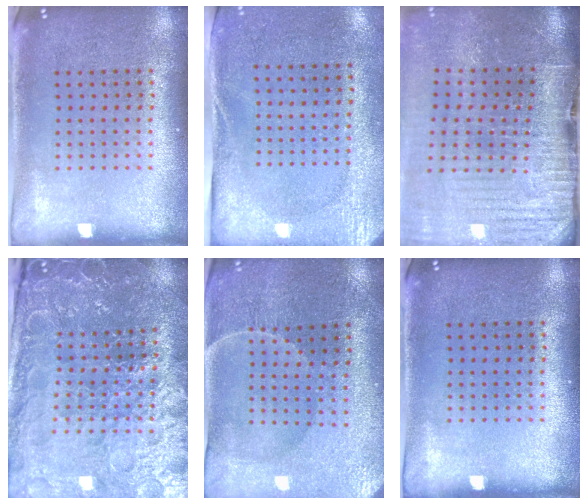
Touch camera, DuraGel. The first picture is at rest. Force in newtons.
{"total": 2.7, "press": 2.1, "slide": 1.7}
{"total": 4.3, "press": 3.7, "slide": 2.2}
{"total": 4.2, "press": 4.1, "slide": 0.9}
{"total": 1.0, "press": 0.9, "slide": 0.3}
{"total": 0.0}